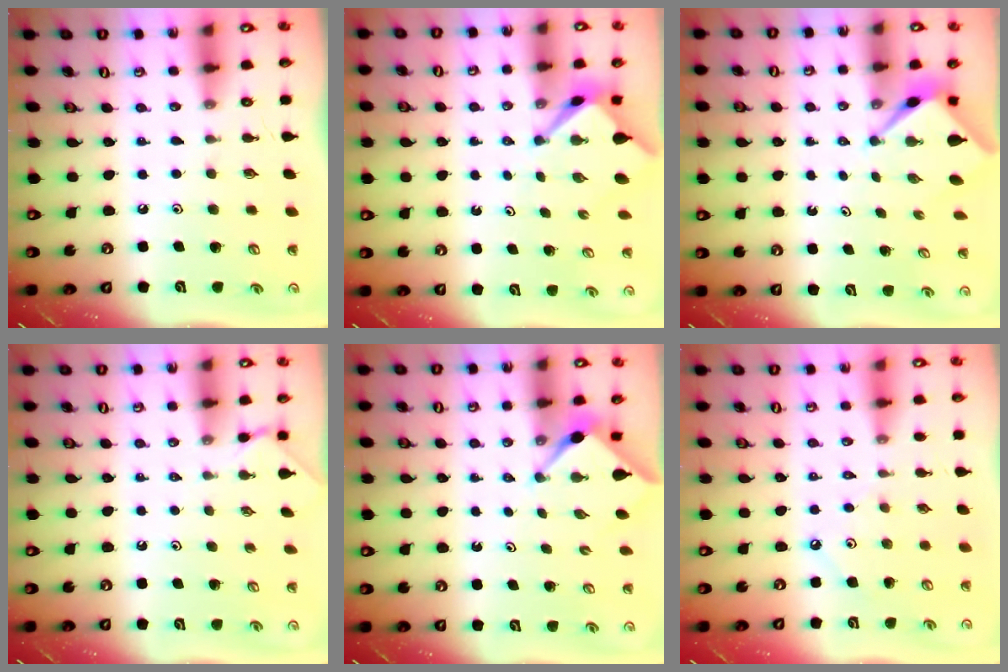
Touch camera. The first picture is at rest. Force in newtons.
{"total": 2.6, "press": 2.6, "slide": 0.3}
{"total": 2.5, "press": 2.5, "slide": 0.2}
{"total": 1.4, "press": 1.4, "slide": 0.2}
{"total": 3.0, "press": 2.9, "slide": 0.4}
{"total": 2.8, "press": 2.8, "slide": 0.1}